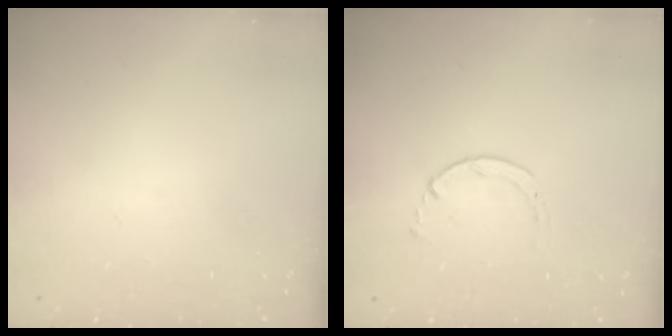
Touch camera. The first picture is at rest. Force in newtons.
{"total": 1.7, "press": 1.6, "slide": 0.2}